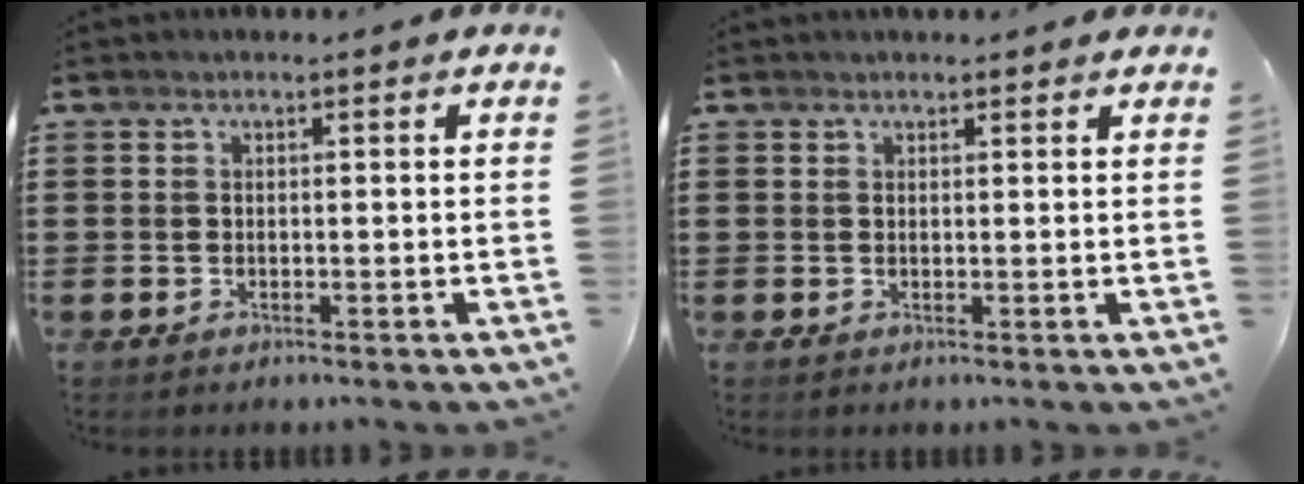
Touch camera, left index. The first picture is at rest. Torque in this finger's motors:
{"motor_torque": [2.14, 0.00, 0.36, 0.05]}